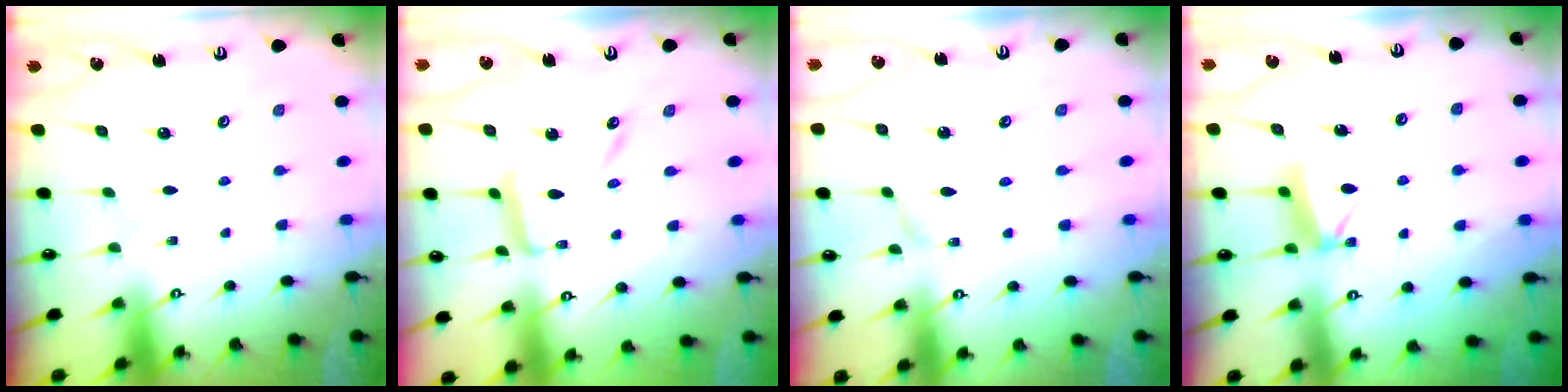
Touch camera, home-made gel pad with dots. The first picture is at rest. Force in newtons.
{"total": 11.5, "press": 11.5, "slide": 1.1}
{"total": 1.7, "press": 1.7, "slide": 0.2}
{"total": 7.6, "press": 7.5, "slide": 0.9}